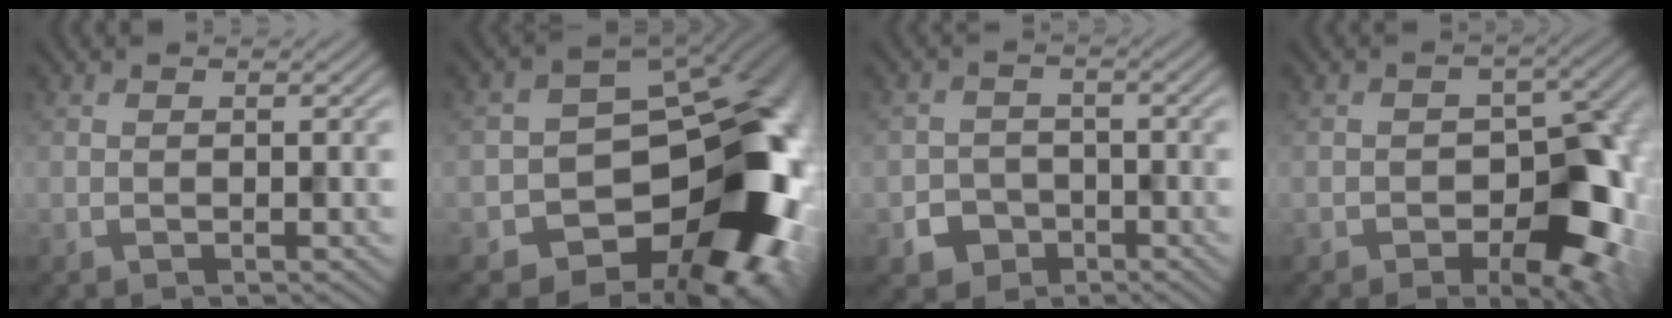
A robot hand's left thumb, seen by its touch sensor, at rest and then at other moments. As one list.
[{"total": 20.0, "force": [-5.9, 14.8, 12.2], "torque": [-0.128, -0.027, -0.071]}, {"total": 3.8, "force": [-2.1, 3.0, 1.1], "torque": [-0.018, -0.006, -0.040]}, {"total": 10.8, "force": [-3.2, 7.1, 7.5], "torque": [-0.076, -0.022, -0.043]}]